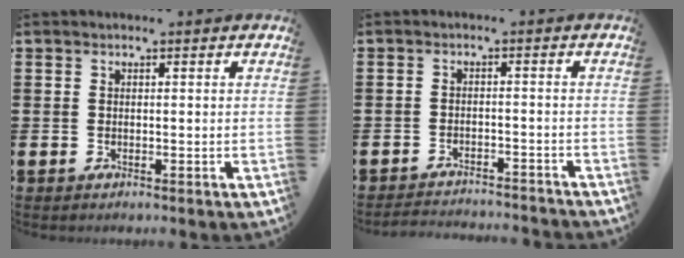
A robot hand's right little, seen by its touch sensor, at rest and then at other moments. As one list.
[{"total": 2.4, "force": [-2.4, -0.1, 0.0], "torque": [-0.003, 0.003, -0.051]}]